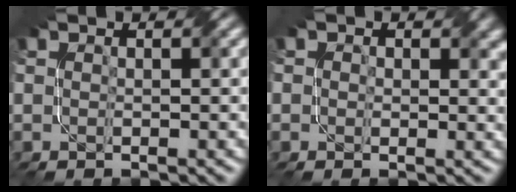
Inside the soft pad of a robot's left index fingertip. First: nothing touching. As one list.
[{"total": 2.7, "force": [1.0, 2.0, 1.6], "torque": [-0.018, -0.005, 0.009]}]